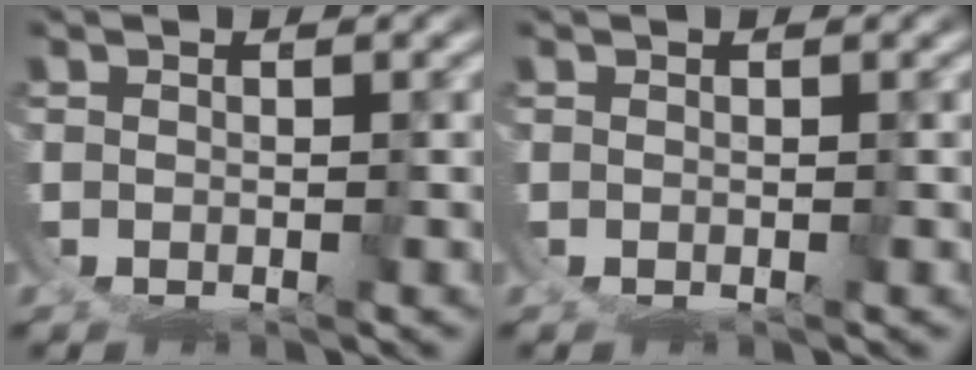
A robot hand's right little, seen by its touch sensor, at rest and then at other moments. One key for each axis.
{"total": 0.0}